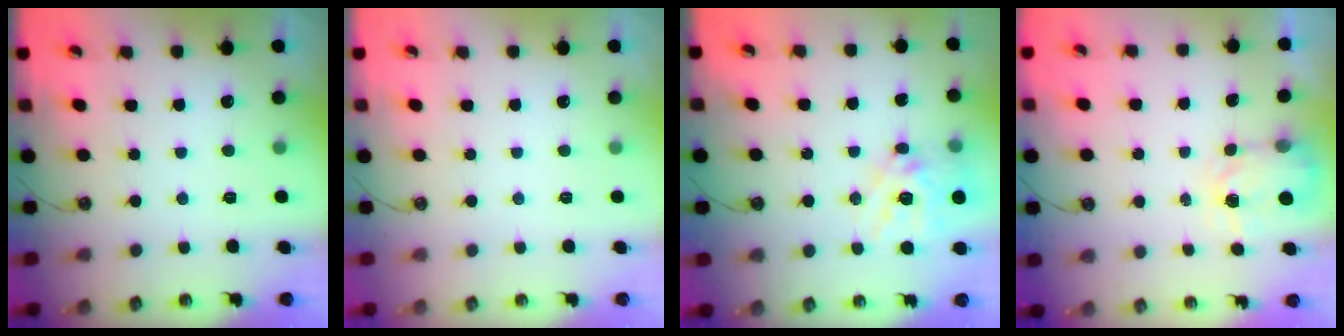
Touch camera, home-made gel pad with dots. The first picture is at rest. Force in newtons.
{"total": 0.0}
{"total": 15.6, "press": 15.5, "slide": 1.4}
{"total": 3.8, "press": 3.7, "slide": 0.6}